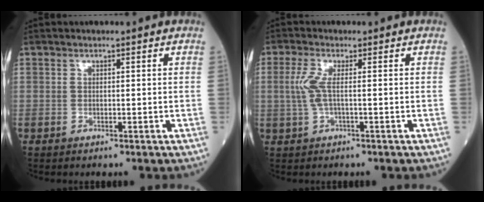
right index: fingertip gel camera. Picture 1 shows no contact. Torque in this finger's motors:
{"motor_torque": [0.67, 0.16, 0.36, 0.11]}